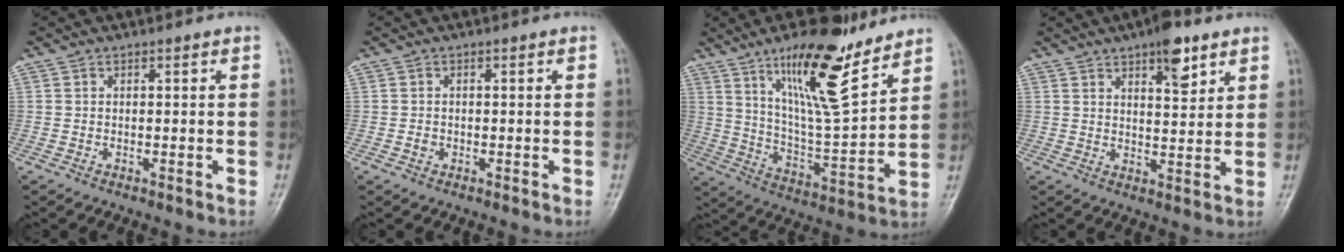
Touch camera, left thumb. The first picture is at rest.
{"total": 1.3, "force": [-0.4, 1.0, 0.6], "torque": [-0.007, 0.002, -0.008]}
{"total": 18.1, "force": [11.8, 4.3, 13.0], "torque": [-0.197, -0.075, 0.212]}
{"total": 7.6, "force": [4.6, 2.8, 5.4], "torque": [-0.061, -0.024, 0.063]}